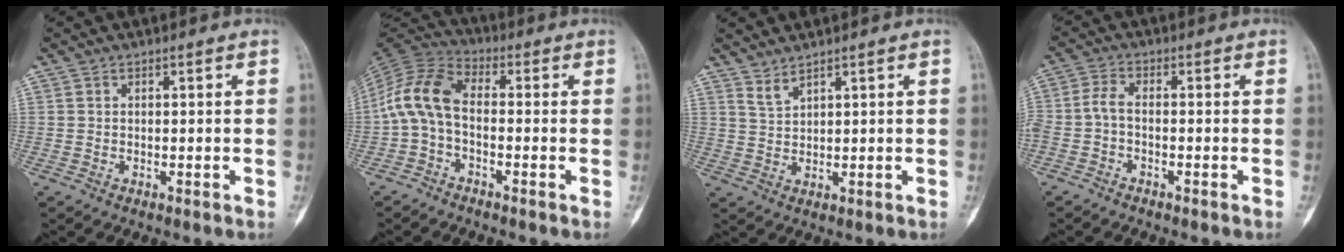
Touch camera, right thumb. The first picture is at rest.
{"total": 8.9, "force": [-1.3, 5.0, 7.3], "torque": [-0.147, 0.028, -0.043]}
{"total": 2.6, "force": [2.3, 0.3, 1.1], "torque": [-0.020, -0.022, 0.052]}
{"total": 3.7, "force": [-1.3, 1.5, 3.1], "torque": [-0.079, 0.012, -0.033]}